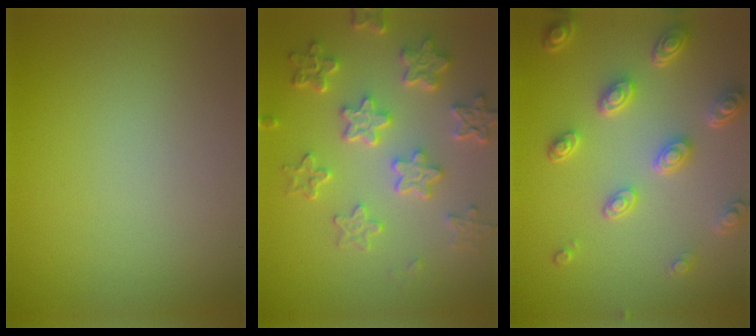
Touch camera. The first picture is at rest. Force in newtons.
{"total": 6.1, "press": 4.7, "slide": 3.9}
{"total": 5.0, "press": 3.7, "slide": 3.3}